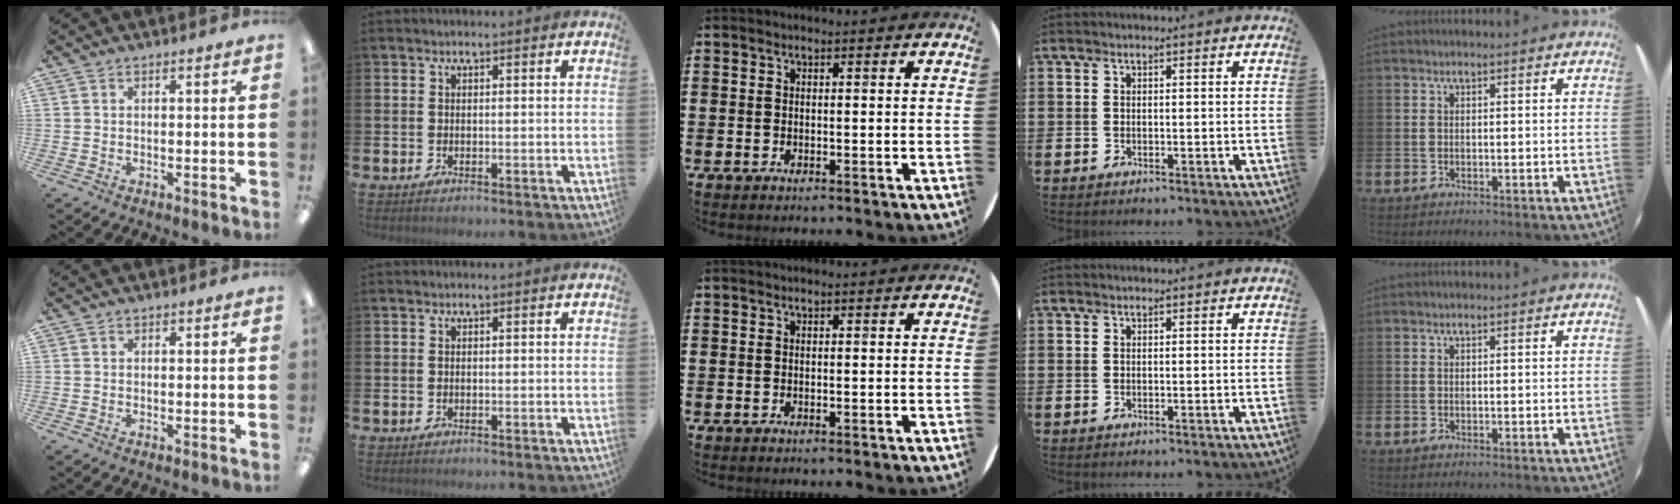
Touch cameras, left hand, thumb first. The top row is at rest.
{}